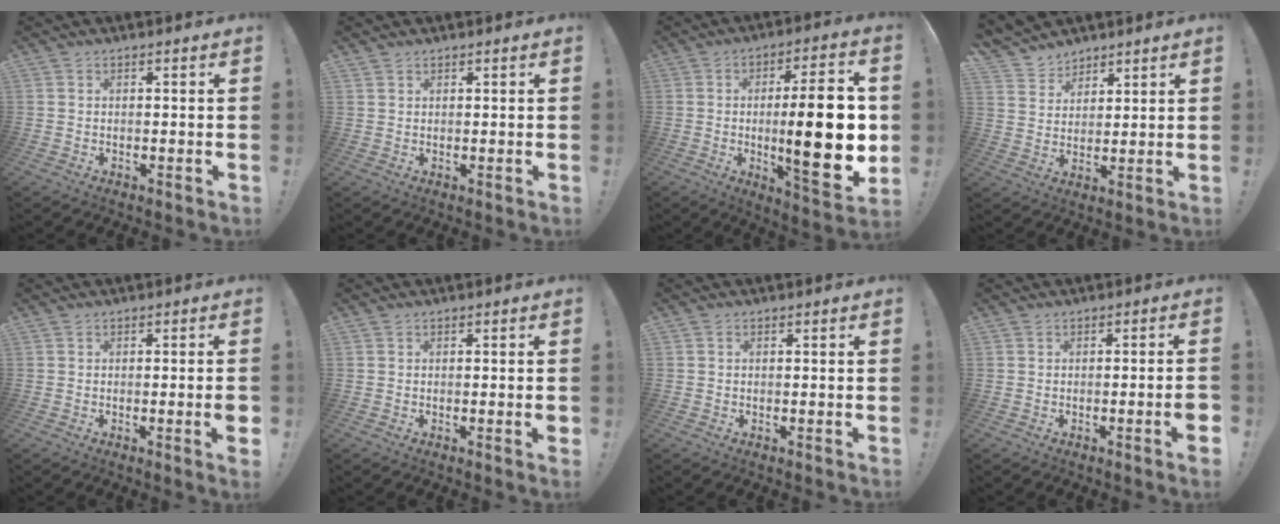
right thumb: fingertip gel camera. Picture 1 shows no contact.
{"total": 0.9, "force": [0.8, 0.5, 0.1], "torque": [0.006, -0.004, 0.014]}
{"total": 22.3, "force": [-0.6, 5.2, 21.7], "torque": [-0.327, -0.015, -0.009]}
{"total": 7.7, "force": [6.3, 4.4, 1.0], "torque": [-0.026, -0.050, 0.126]}
{"total": 3.4, "force": [-0.6, -0.1, 3.3], "torque": [-0.038, -0.013, -0.012]}
{"total": 1.5, "force": [0.1, -0.2, 1.5], "torque": [-0.019, -0.004, -0.001]}
{"total": 0.0}
{"total": 3.6, "force": [-1.1, -0.3, 3.4], "torque": [-0.046, -0.009, -0.018]}